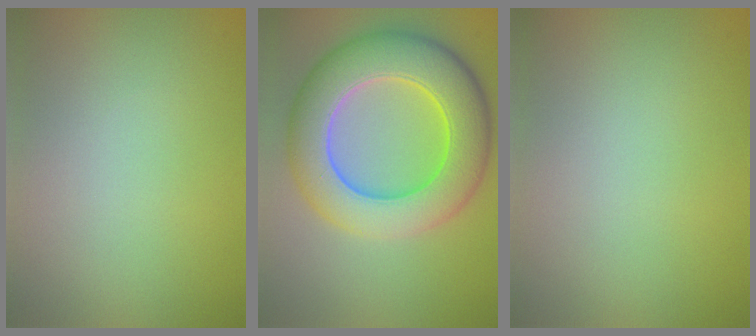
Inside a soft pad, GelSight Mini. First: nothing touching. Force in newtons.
{"total": 10.1, "press": 10.1, "slide": 0.8}
{"total": 0.0}